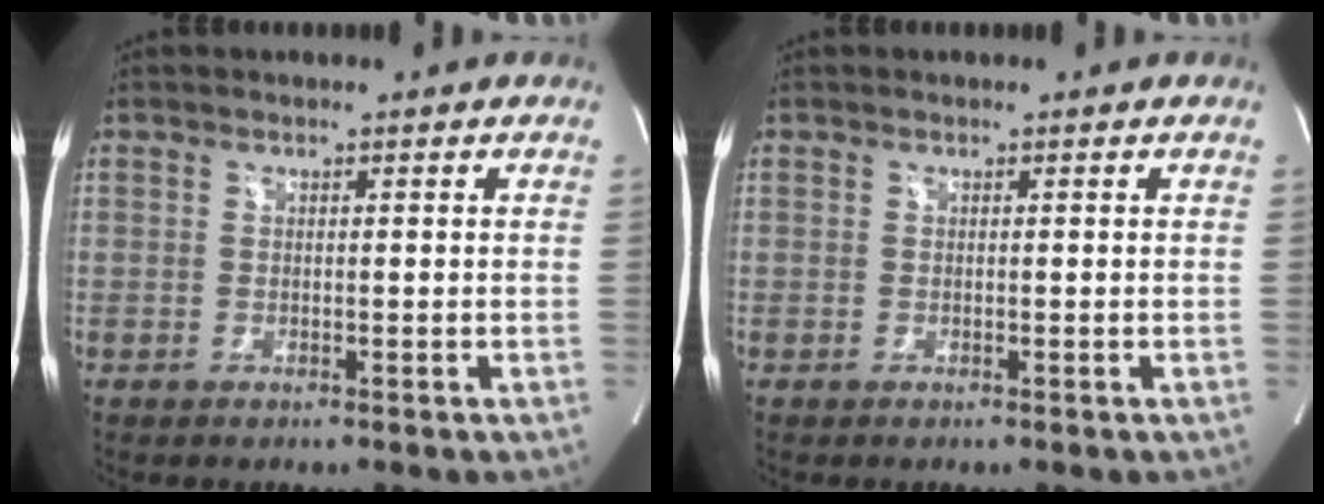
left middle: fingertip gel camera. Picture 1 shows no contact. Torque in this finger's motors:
{"motor_torque": [0.00, 0.00, 0.00, 0.00]}